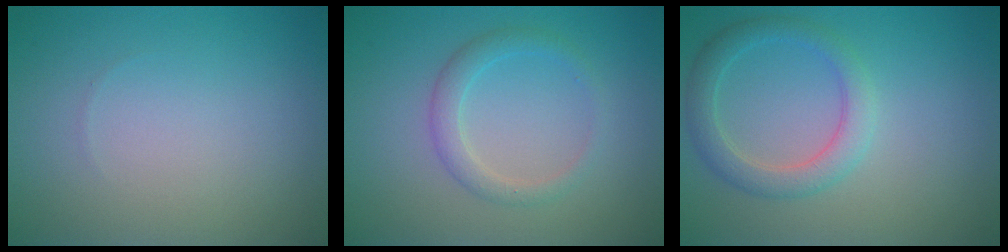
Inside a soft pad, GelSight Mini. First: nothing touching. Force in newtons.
{"total": 2.1, "press": 2.1, "slide": 0.1}
{"total": 3.0, "press": 3.0, "slide": 0.1}